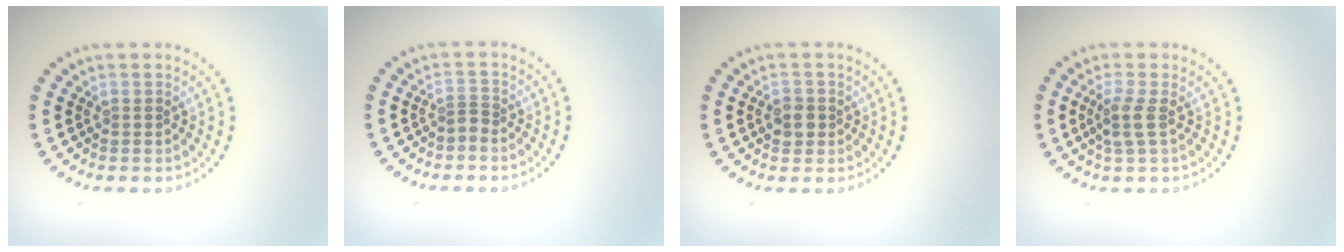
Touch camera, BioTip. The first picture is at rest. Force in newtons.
{"total": 0.9, "press": 0.5, "slide": 0.7}
{"total": 1.8, "press": 1.7, "slide": 0.6}
{"total": 1.9, "press": 1.6, "slide": 1.1}